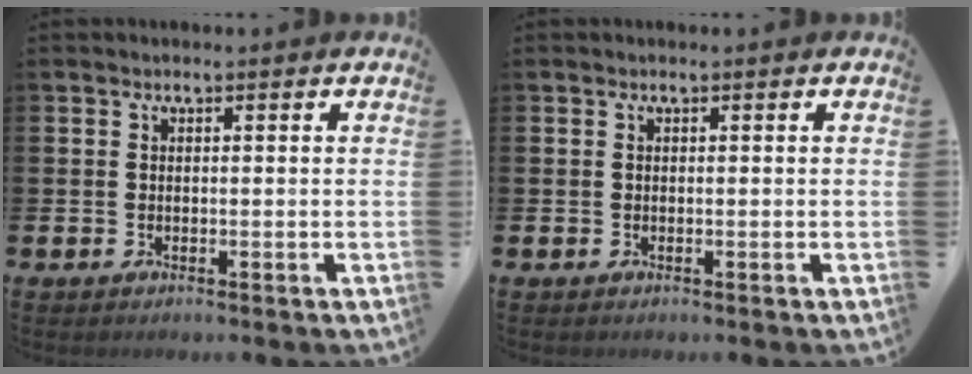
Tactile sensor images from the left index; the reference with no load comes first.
{"total": 0.0}